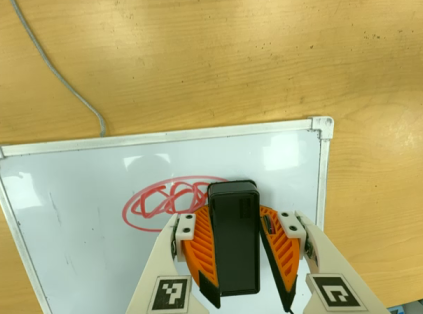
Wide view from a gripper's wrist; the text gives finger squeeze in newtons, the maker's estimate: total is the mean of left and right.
{"total": 11.3, "left": 13.1, "right": 9.6}